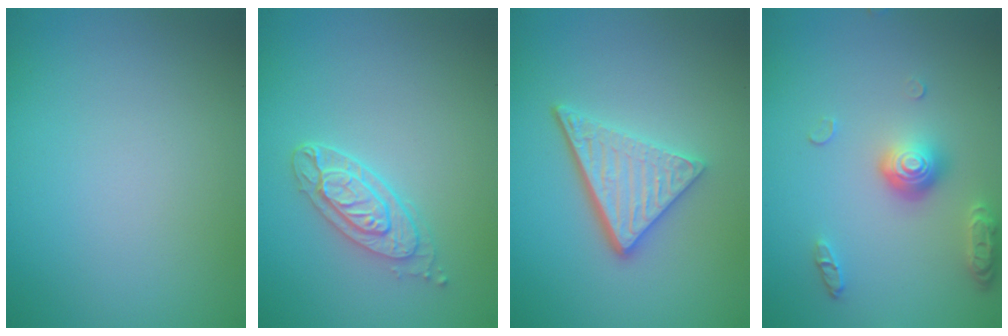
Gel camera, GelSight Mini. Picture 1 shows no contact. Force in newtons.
{"total": 2.9, "press": 2.5, "slide": 1.5}
{"total": 4.2, "press": 3.2, "slide": 2.7}
{"total": 3.6, "press": 2.7, "slide": 2.3}